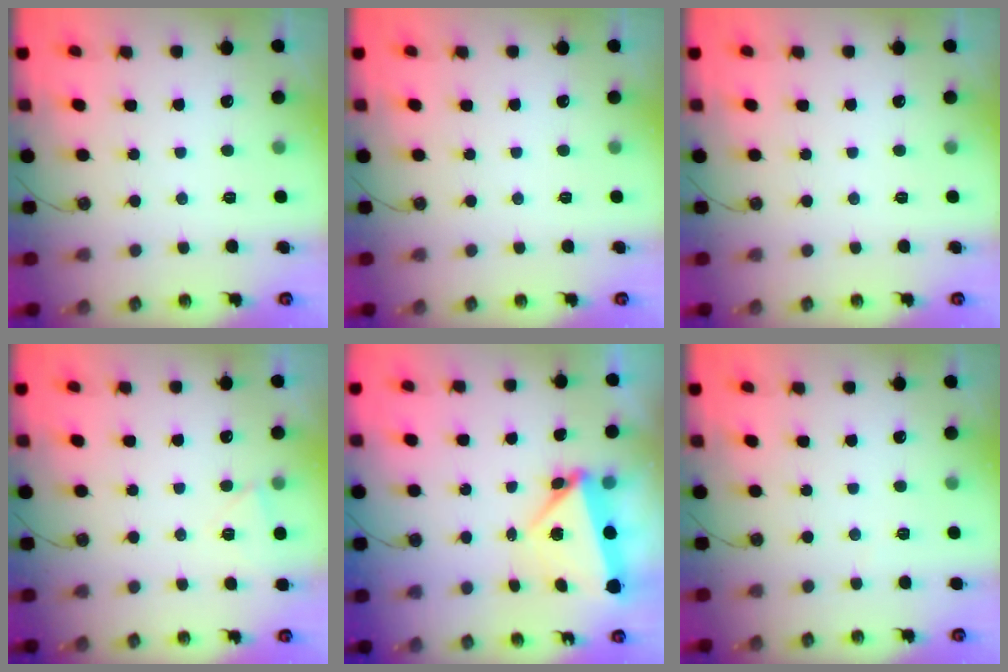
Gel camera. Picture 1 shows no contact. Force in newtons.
{"total": 0.0}
{"total": 0.0}
{"total": 4.3, "press": 3.9, "slide": 1.6}
{"total": 7.6, "press": 4.7, "slide": 6.0}
{"total": 2.0, "press": 2.0, "slide": 0.4}